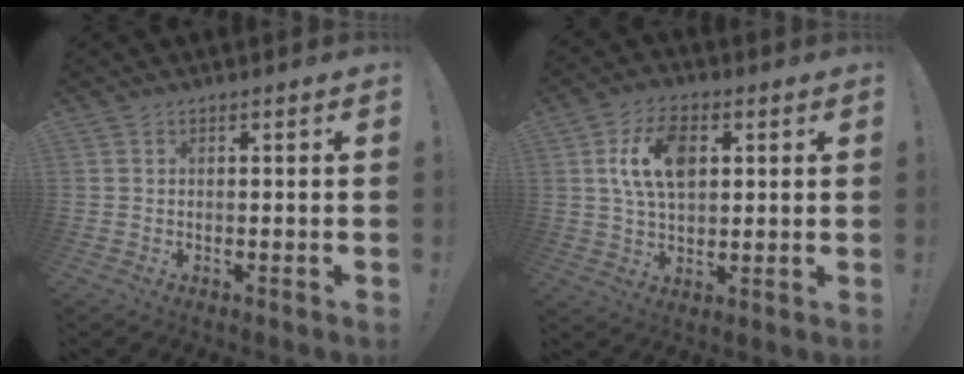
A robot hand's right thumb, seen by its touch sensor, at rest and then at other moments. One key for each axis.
{"total": 12.3, "fx": 3.3, "fy": 7.6, "fz": 9.1, "tx": -0.164, "ty": 0.008, "tz": 0.058}